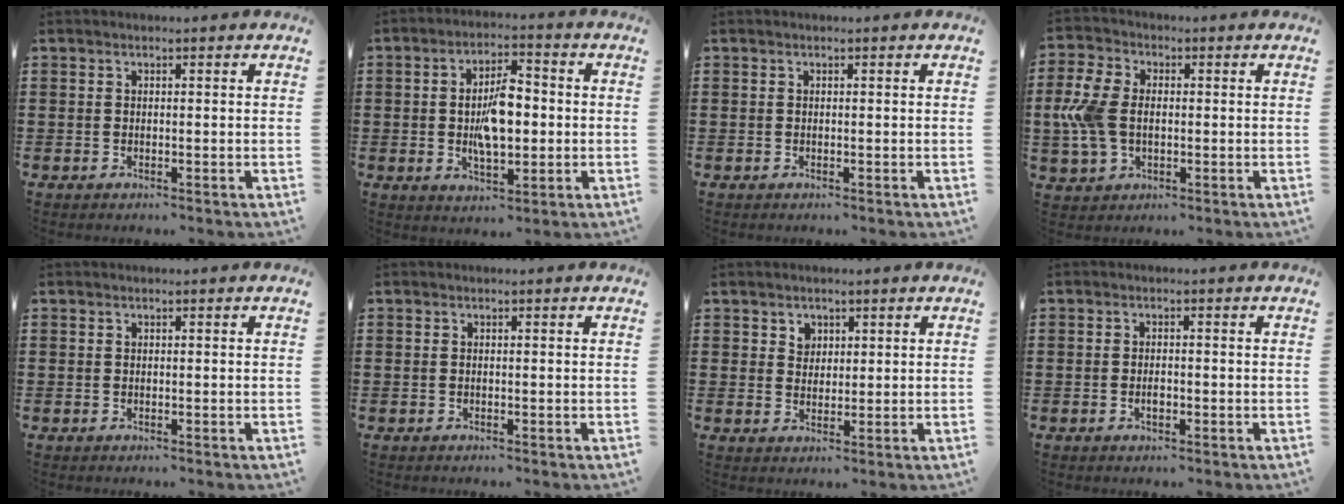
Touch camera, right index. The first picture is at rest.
{"total": 8.1, "force": [-0.3, 3.7, 7.2], "torque": [-0.135, 0.003, -0.011]}
{"total": 0.0}
{"total": 7.8, "force": [-0.3, 5.3, 5.8], "torque": [-0.162, 0.002, -0.015]}
{"total": 0.0}
{"total": 0.0}
{"total": 2.4, "force": [1.5, 1.9, 0.3], "torque": [-0.014, 0.008, 0.028]}
{"total": 1.4, "force": [-0.5, 0.6, 1.2], "torque": [-0.021, 0.001, -0.009]}